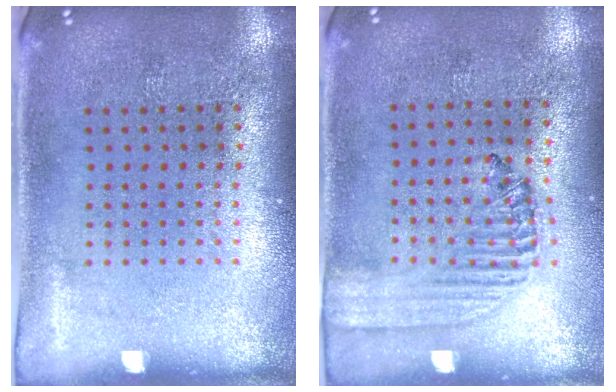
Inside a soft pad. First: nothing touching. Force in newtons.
{"total": 1.4, "press": 1.2, "slide": 0.6}